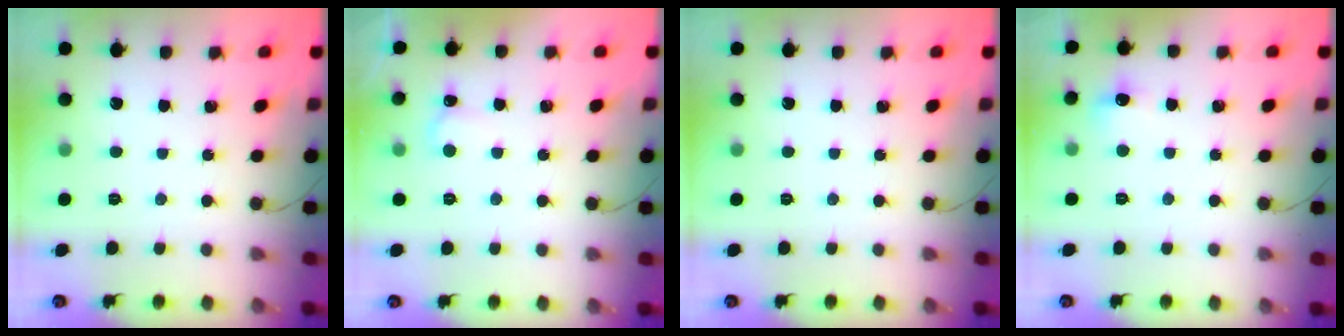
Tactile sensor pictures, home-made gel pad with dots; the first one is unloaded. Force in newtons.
{"total": 4.3, "press": 4.1, "slide": 1.2}
{"total": 0.0}
{"total": 6.4, "press": 6.2, "slide": 1.6}